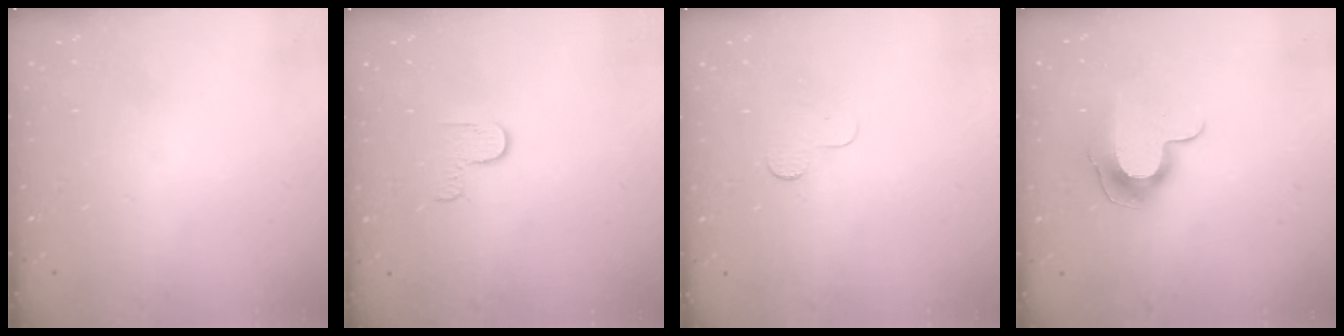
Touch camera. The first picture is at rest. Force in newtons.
{"total": 2.7, "press": 2.6, "slide": 0.4}
{"total": 2.9, "press": 2.9, "slide": 0.3}
{"total": 9.8, "press": 9.8, "slide": 0.6}